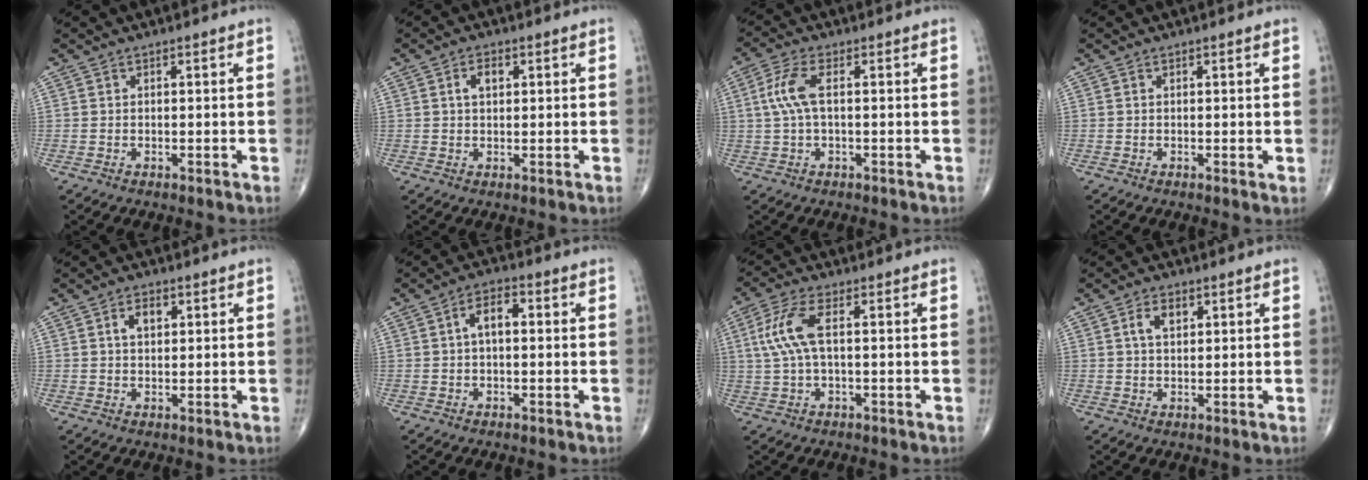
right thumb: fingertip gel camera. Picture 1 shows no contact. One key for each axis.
{"total": 3.1, "fx": 0.9, "fy": 1.9, "fz": 2.3, "tx": -0.037, "ty": 0.004, "tz": 0.015}
{"total": 6.0, "fx": 0.7, "fy": 2.3, "fz": 5.4, "tx": -0.139, "ty": 0.014, "tz": 0.010}
{"total": 0.6, "fx": 0.1, "fy": 0.2, "fz": 0.5, "tx": -0.010, "ty": -0.002, "tz": -0.001}
{"total": 3.5, "fx": 1.2, "fy": 2.1, "fz": 2.5, "tx": -0.037, "ty": 0.002, "tz": 0.019}
{"total": 5.1, "fx": 0.5, "fy": 2.7, "fz": 4.3, "tx": -0.073, "ty": 0.018, "tz": 0.002}
{"total": 7.6, "fx": 1.1, "fy": 2.7, "fz": 7.0, "tx": -0.177, "ty": 0.019, "tz": 0.020}
{"total": 3.8, "fx": 1.4, "fy": 2.2, "fz": 2.8, "tx": -0.048, "ty": 0.001, "tz": 0.025}